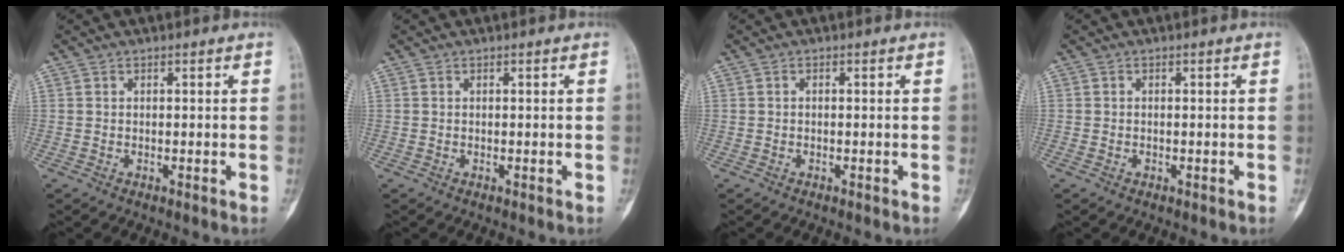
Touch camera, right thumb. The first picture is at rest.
{"total": 0.0}
{"total": 0.0}
{"total": 0.6, "force": [-0.3, 0.5, 0.2], "torque": [-0.002, 0.005, -0.004]}